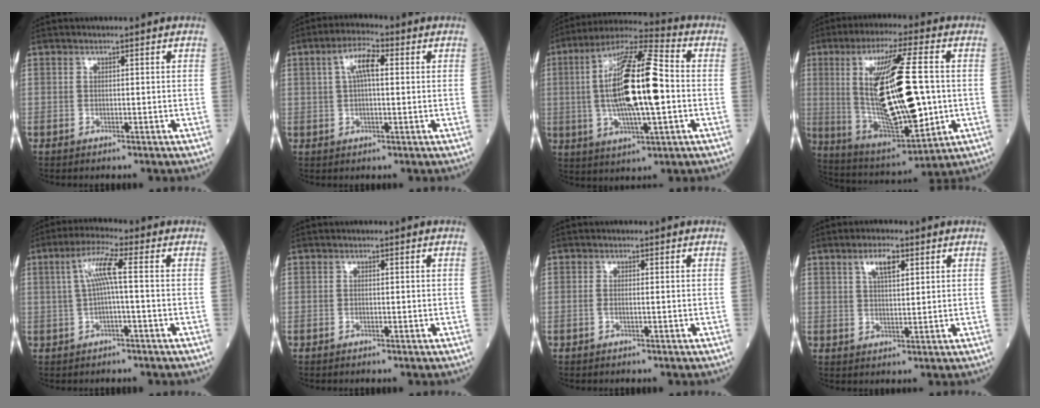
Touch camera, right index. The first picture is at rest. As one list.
[{"total": 6.1, "force": [1.6, 1.9, 5.5], "torque": [-0.113, 0.017, 0.030]}, {"total": 18.5, "force": [-0.1, 3.6, 18.2], "torque": [-0.353, 0.014, -0.005]}, {"total": 21.5, "force": [0.7, 4.6, 21.0], "torque": [-0.403, -0.007, 0.027]}, {"total": 6.1, "force": [0.7, 0.6, 6.0], "torque": [-0.123, 0.018, 0.016]}, {"total": 0.0}, {"total": 1.0, "force": [-0.1, 0.3, 0.9], "torque": [-0.024, -0.002, -0.002]}, {"total": 4.8, "force": [2.4, 1.5, 3.8], "torque": [-0.077, 0.003, 0.046]}]